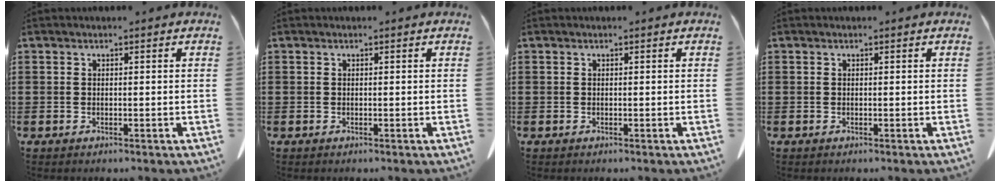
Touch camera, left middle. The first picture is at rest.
{"total": 0.0}
{"total": 0.0}
{"total": 0.0}